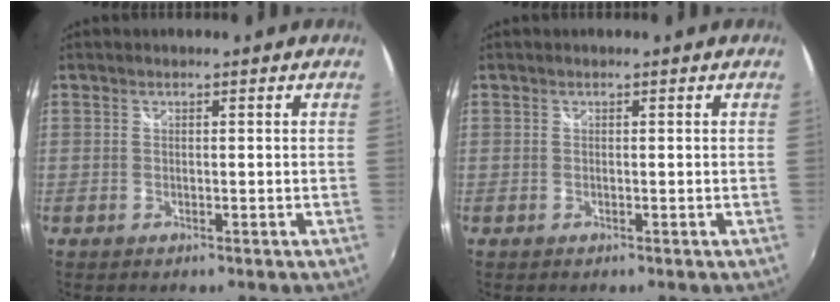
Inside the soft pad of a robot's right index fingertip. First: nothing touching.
{"total": 0.0}